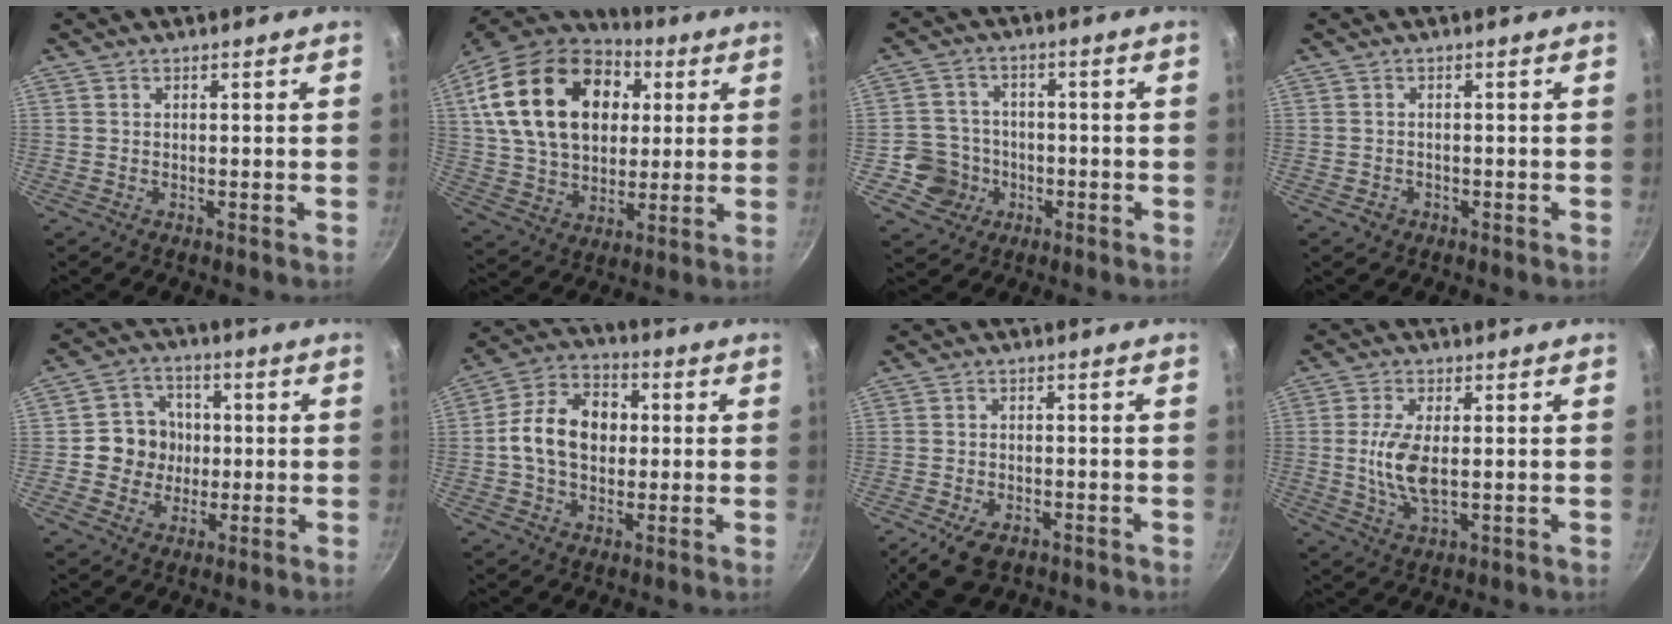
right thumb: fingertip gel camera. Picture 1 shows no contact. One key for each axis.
{"total": 26.3, "fx": 7.1, "fy": 18.0, "fz": 17.8, "tx": -0.302, "ty": 0.005, "tz": 0.124}
{"total": 7.4, "fx": -2.4, "fy": 7.0, "fz": 1.0, "tx": 0.010, "ty": 0.034, "tz": -0.043}
{"total": 1.6, "fx": -0.7, "fy": 1.3, "fz": 0.4, "tx": -0.009, "ty": 0.007, "tz": -0.003}
{"total": 8.7, "fx": -0.2, "fy": 8.1, "fz": 3.1, "tx": -0.011, "ty": 0.015, "tz": -0.017}
{"total": 13.0, "fx": 0.3, "fy": 9.4, "fz": 8.9, "tx": -0.122, "ty": 0.025, "tz": -0.012}
{"total": 7.1, "fx": -3.9, "fy": 4.0, "fz": 4.4, "tx": -0.076, "ty": 0.010, "tz": -0.061}
{"total": 8.0, "fx": 0.0, "fy": 3.6, "fz": 7.2, "tx": -0.149, "ty": -0.005, "tz": 0.000}